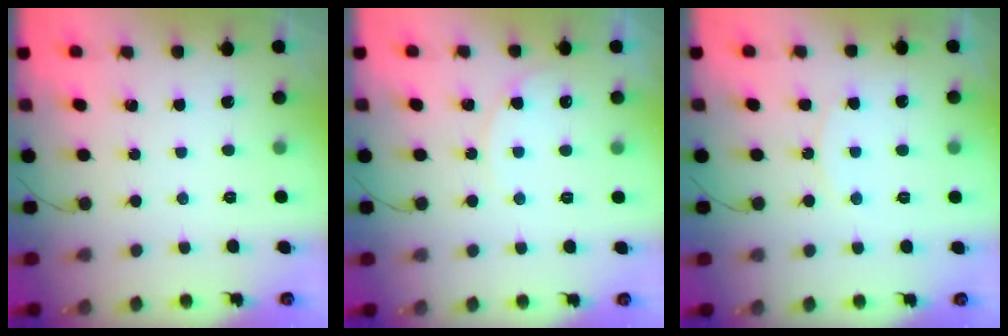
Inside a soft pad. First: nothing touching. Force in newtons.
{"total": 4.5, "press": 4.5, "slide": 0.6}
{"total": 7.4, "press": 7.3, "slide": 0.6}